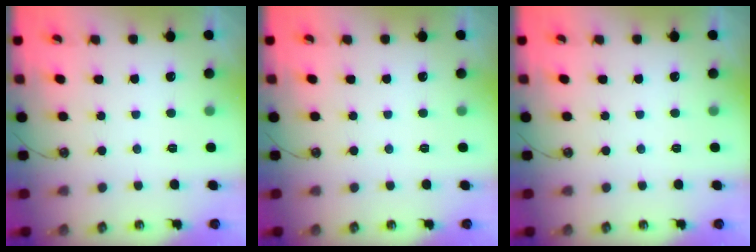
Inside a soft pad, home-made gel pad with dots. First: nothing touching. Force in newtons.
{"total": 0.0}
{"total": 0.0}